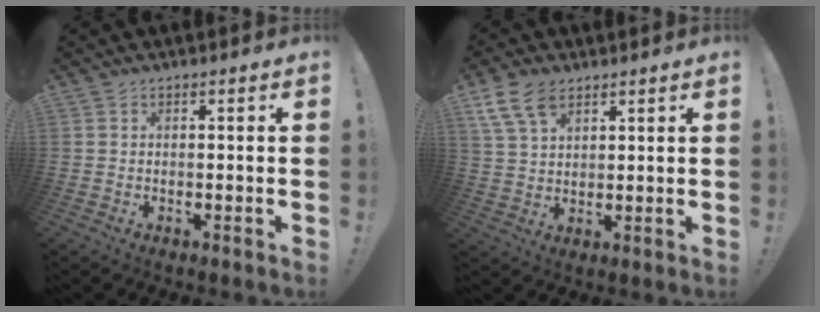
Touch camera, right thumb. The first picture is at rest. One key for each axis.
{"total": 9.2, "fx": 5.6, "fy": 5.2, "fz": 5.1, "tx": -0.100, "ty": -0.013, "tz": 0.111}